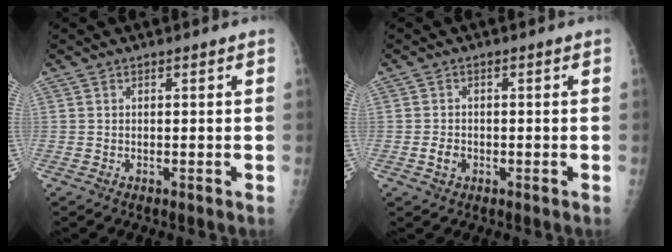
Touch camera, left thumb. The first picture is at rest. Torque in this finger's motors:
{"motor_torque": [-0.17, 0.19, 0.23, 0.08, 0.00]}